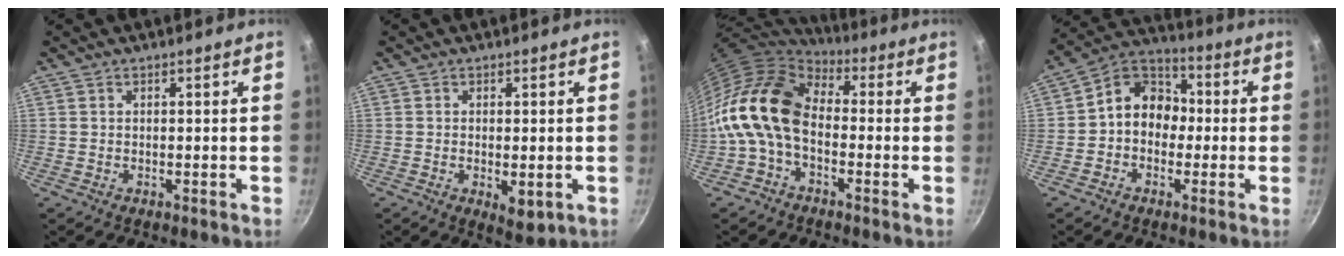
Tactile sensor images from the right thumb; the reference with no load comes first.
{"total": 4.7, "force": [-1.1, 2.1, 4.0], "torque": [-0.057, -0.011, -0.010]}
{"total": 14.6, "force": [-1.6, 9.6, 10.8], "torque": [-0.184, 0.033, -0.051]}
{"total": 10.2, "force": [-0.6, 8.3, 5.9], "torque": [-0.049, 0.039, -0.035]}